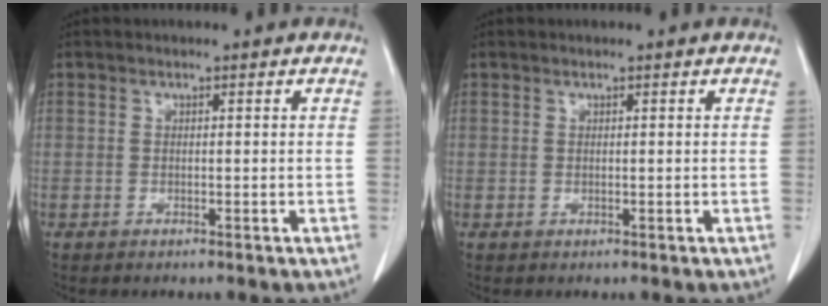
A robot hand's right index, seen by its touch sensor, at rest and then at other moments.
{"total": 0.0}